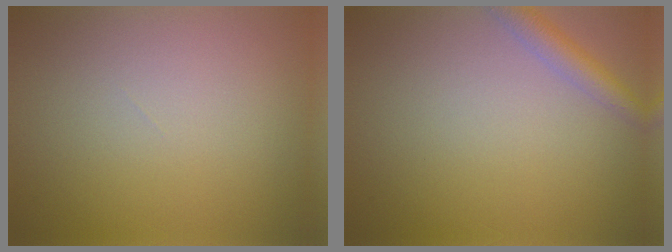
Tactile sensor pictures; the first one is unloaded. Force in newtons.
{"total": 2.4, "press": 2.4, "slide": 0.1}